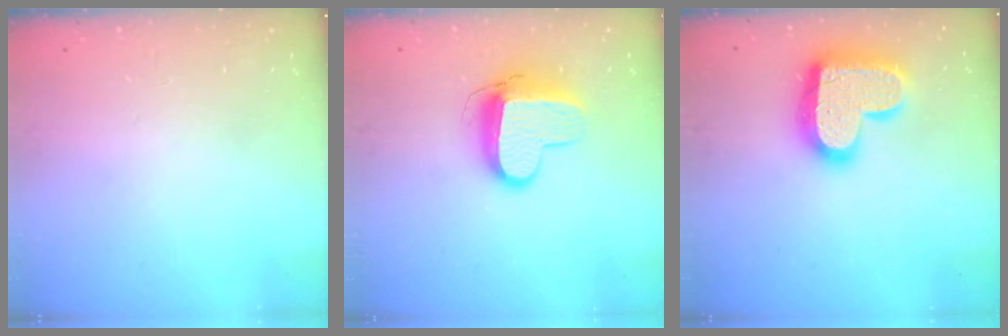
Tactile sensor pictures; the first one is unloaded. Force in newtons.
{"total": 11.1, "press": 11.0, "slide": 1.3}
{"total": 22.2, "press": 22.1, "slide": 1.5}